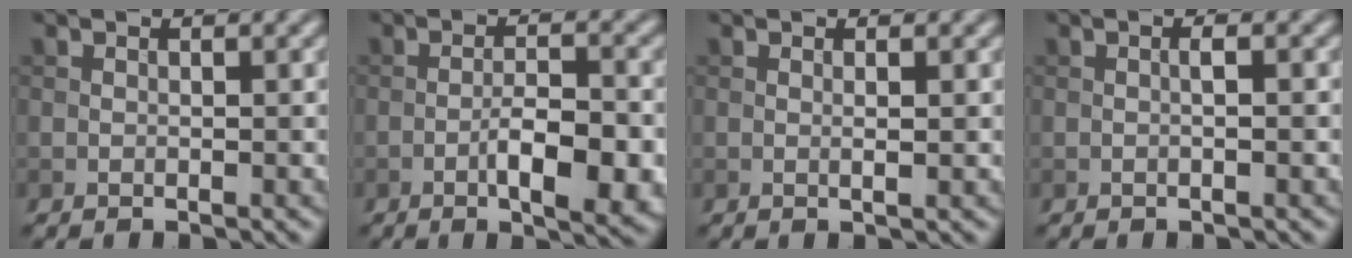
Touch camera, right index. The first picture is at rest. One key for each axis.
{"total": 6.2, "fx": -2.2, "fy": 1.9, "fz": 5.4, "tx": -0.089, "ty": -0.001, "tz": -0.031}
{"total": 1.1, "fx": 0.1, "fy": 0.2, "fz": 1.0, "tx": -0.016, "ty": 0.002, "tz": 0.001}
{"total": 1.1, "fx": -0.1, "fy": 0.1, "fz": 1.1, "tx": -0.014, "ty": -0.002, "tz": 0.001}